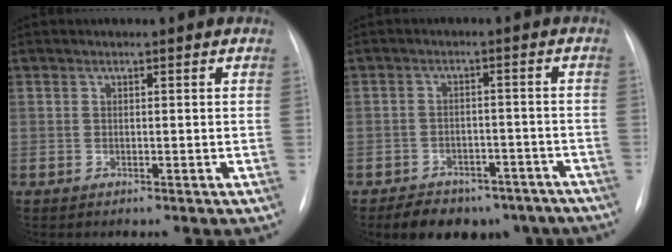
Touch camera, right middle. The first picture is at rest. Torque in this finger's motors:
{"motor_torque": [0.19, -0.28, 0.14, 0.07]}